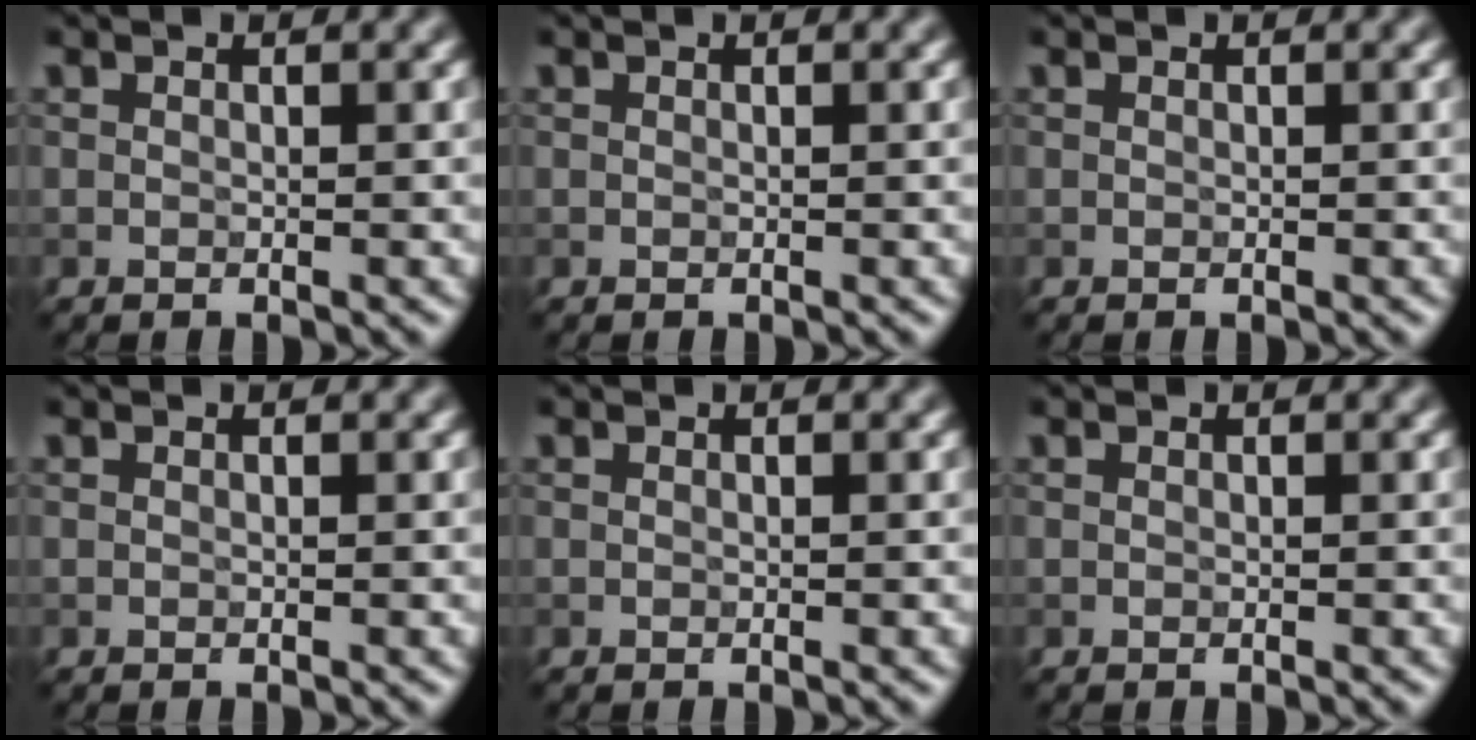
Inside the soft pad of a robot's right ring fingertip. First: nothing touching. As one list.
[{"total": 0.0}, {"total": 0.0}, {"total": 0.0}, {"total": 0.0}, {"total": 0.0}]